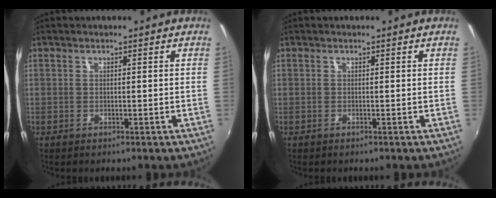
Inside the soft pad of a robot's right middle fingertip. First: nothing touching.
{"total": 0.0}